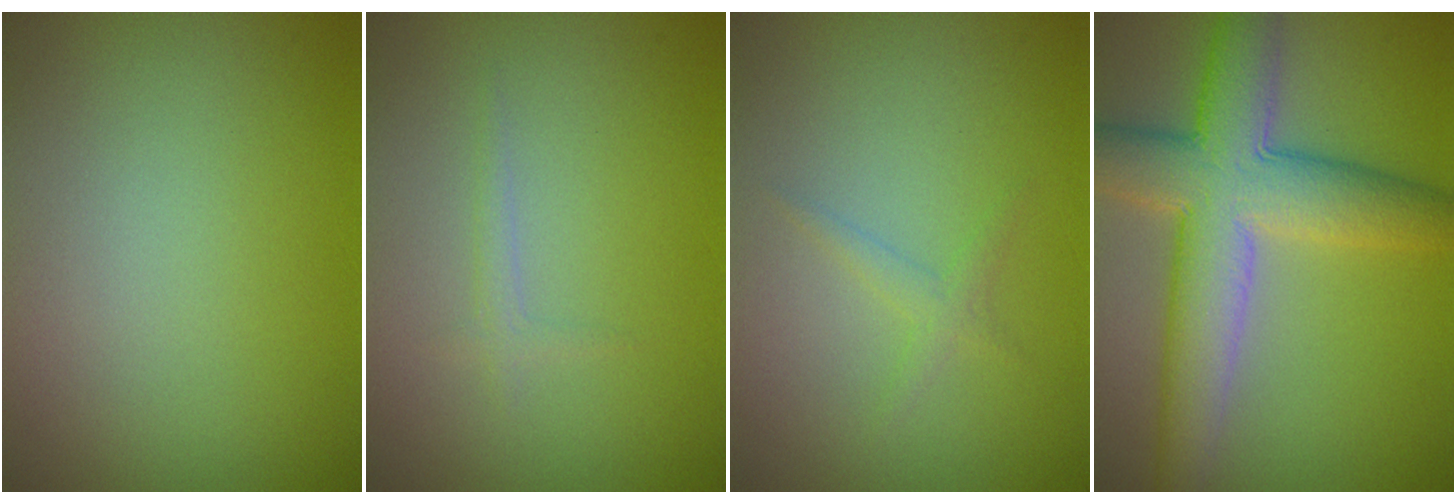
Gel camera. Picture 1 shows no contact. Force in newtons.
{"total": 0.9, "press": 0.9, "slide": 0.1}
{"total": 1.1, "press": 1.1, "slide": 0.0}
{"total": 8.5, "press": 8.5, "slide": 0.2}